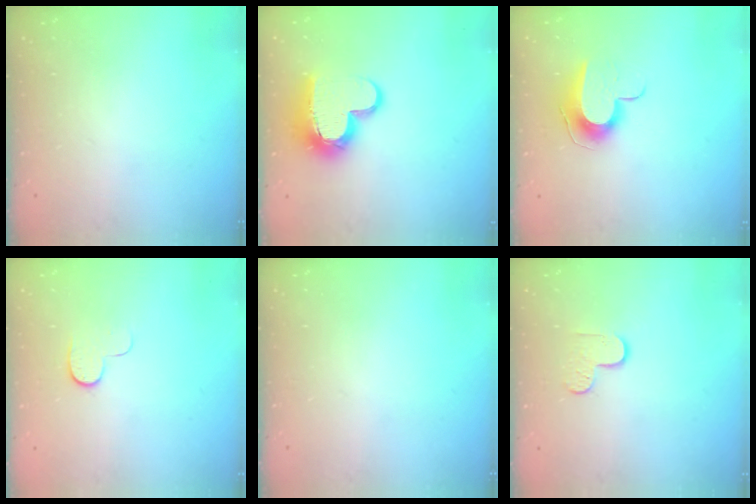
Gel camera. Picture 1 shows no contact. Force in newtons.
{"total": 12.7, "press": 12.7, "slide": 1.4}
{"total": 9.9, "press": 9.9, "slide": 0.3}
{"total": 5.7, "press": 5.7, "slide": 0.6}
{"total": 0.0}
{"total": 4.8, "press": 4.7, "slide": 0.5}